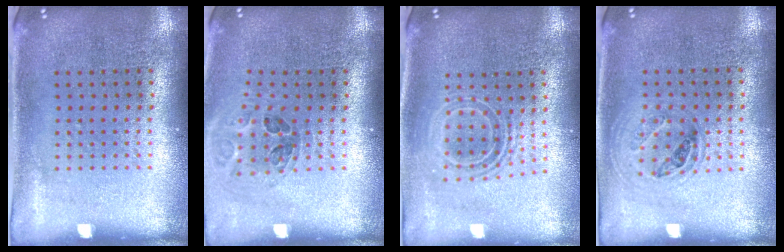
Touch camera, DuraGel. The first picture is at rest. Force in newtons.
{"total": 1.0, "press": 1.0, "slide": 0.1}
{"total": 1.6, "press": 1.3, "slide": 0.9}
{"total": 1.1, "press": 1.0, "slide": 0.5}